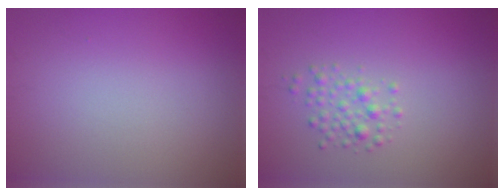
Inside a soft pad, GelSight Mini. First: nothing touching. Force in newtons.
{"total": 1.8, "press": 1.8, "slide": 0.1}